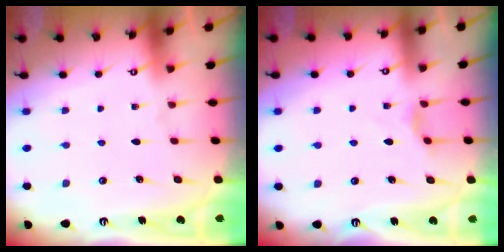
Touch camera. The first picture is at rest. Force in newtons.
{"total": 2.6, "press": 2.6, "slide": 0.4}